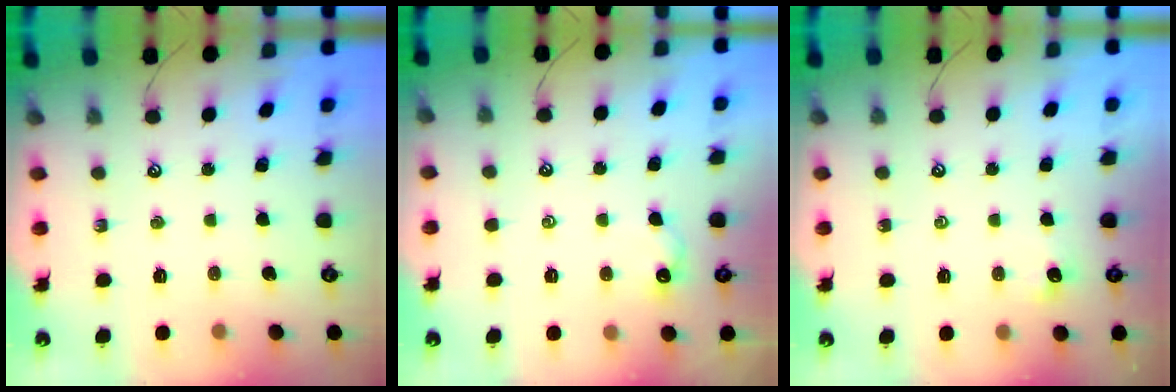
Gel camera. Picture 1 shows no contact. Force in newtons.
{"total": 0.8, "press": 0.6, "slide": 0.5}
{"total": 2.7, "press": 2.7, "slide": 0.4}